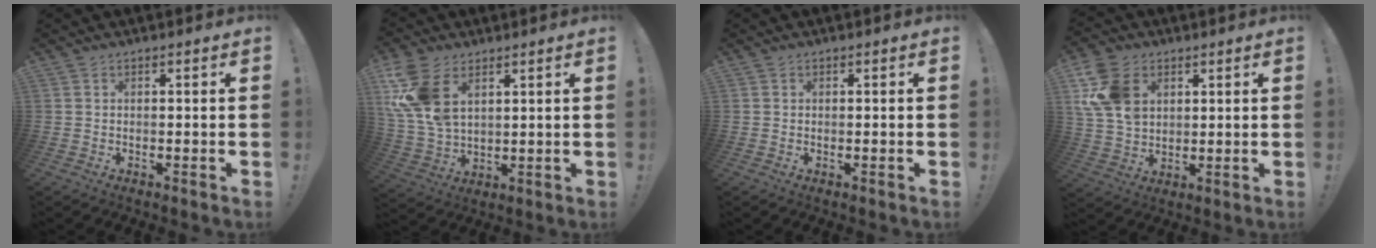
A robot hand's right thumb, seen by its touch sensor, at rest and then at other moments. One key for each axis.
{"total": 14.0, "fx": 6.0, "fy": 8.6, "fz": 9.2, "tx": -0.198, "ty": -0.017, "tz": 0.118}
{"total": 0.6, "fx": 0.4, "fy": 0.3, "fz": -0.2, "tx": 0.004, "ty": 0.001, "tz": 0.008}
{"total": 14.1, "fx": 5.2, "fy": 10.3, "fz": 8.1, "tx": -0.167, "ty": -0.006, "tz": 0.108}